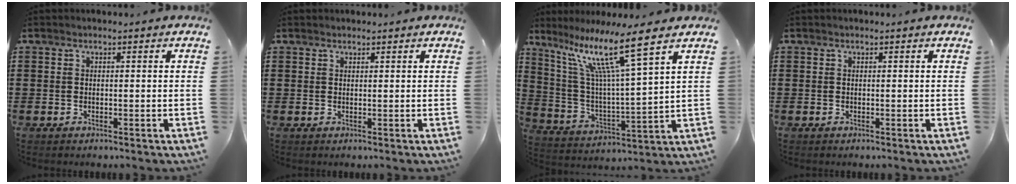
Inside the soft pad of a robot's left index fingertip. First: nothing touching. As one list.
[{"total": 0.6, "force": [0.6, 0.1, 0.1], "torque": [-0.004, -0.001, 0.012]}, {"total": 12.2, "force": [8.2, 0.3, 9.0], "torque": [-0.193, -0.041, 0.129]}, {"total": 0.0}]